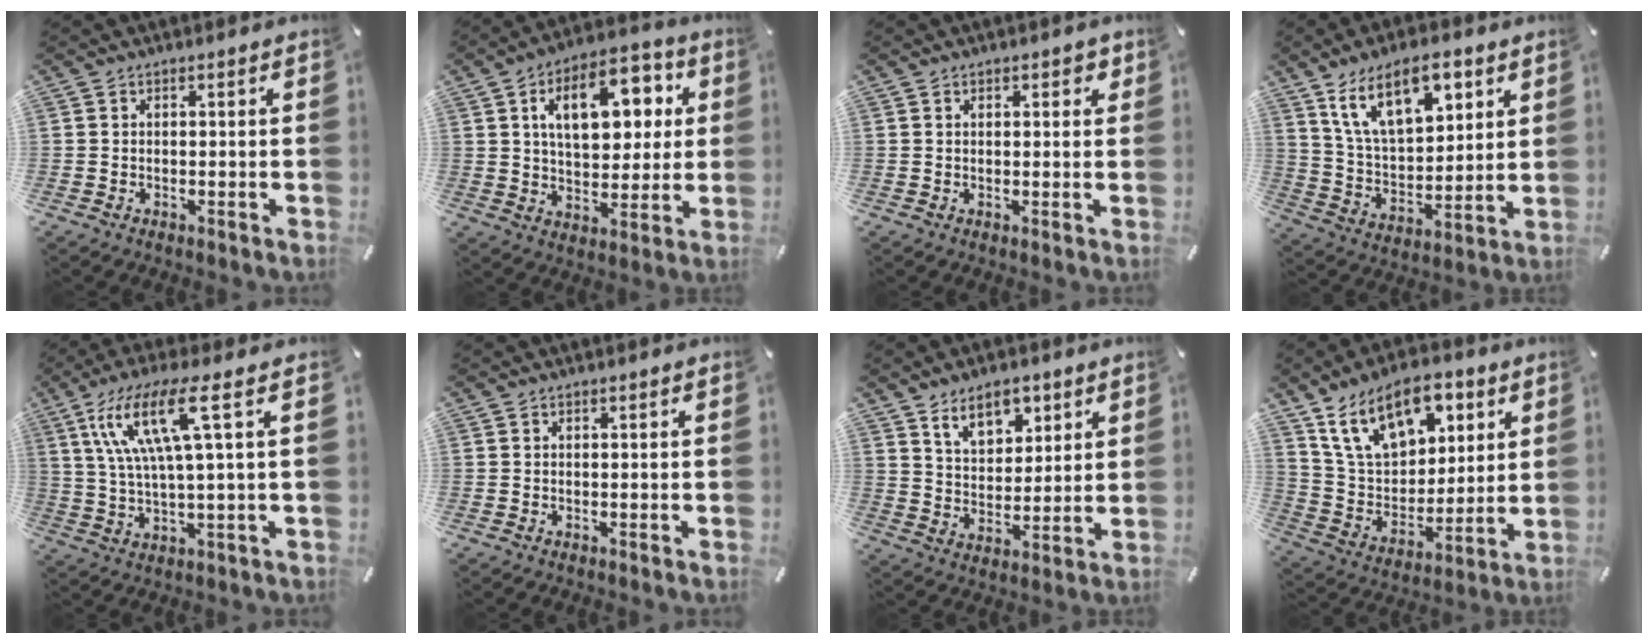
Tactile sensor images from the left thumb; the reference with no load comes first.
{"total": 16.1, "force": [5.4, 9.7, 11.6], "torque": [-0.174, -0.003, 0.092]}
{"total": 1.7, "force": [0.9, 0.9, 1.1], "torque": [-0.016, 0.002, 0.013]}
{"total": 15.6, "force": [9.2, 8.1, 9.6], "torque": [-0.180, -0.030, 0.164]}
{"total": 15.6, "force": [5.4, 2.5, 14.4], "torque": [-0.304, -0.003, 0.080]}
{"total": 0.0}
{"total": 9.3, "force": [6.2, 5.5, 4.2], "torque": [-0.056, -0.024, 0.109]}
{"total": 17.6, "force": [9.8, 11.0, 9.6], "torque": [-0.171, -0.036, 0.181]}